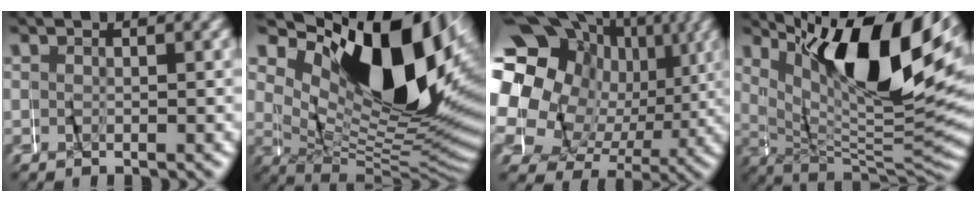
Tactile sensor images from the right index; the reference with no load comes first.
{"total": 17.6, "force": [3.7, 8.3, 15.0], "torque": [-0.209, 0.021, 0.048]}
{"total": 19.1, "force": [2.5, 15.1, 11.4], "torque": [-0.213, -0.010, 0.028]}
{"total": 15.3, "force": [4.8, 5.7, 13.4], "torque": [-0.203, 0.029, 0.065]}